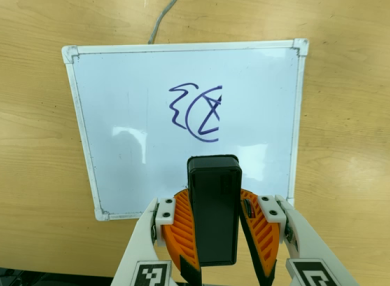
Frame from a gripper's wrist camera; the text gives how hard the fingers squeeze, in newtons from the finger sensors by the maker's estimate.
{"total": 10.6, "left": 10.9, "right": 10.2}